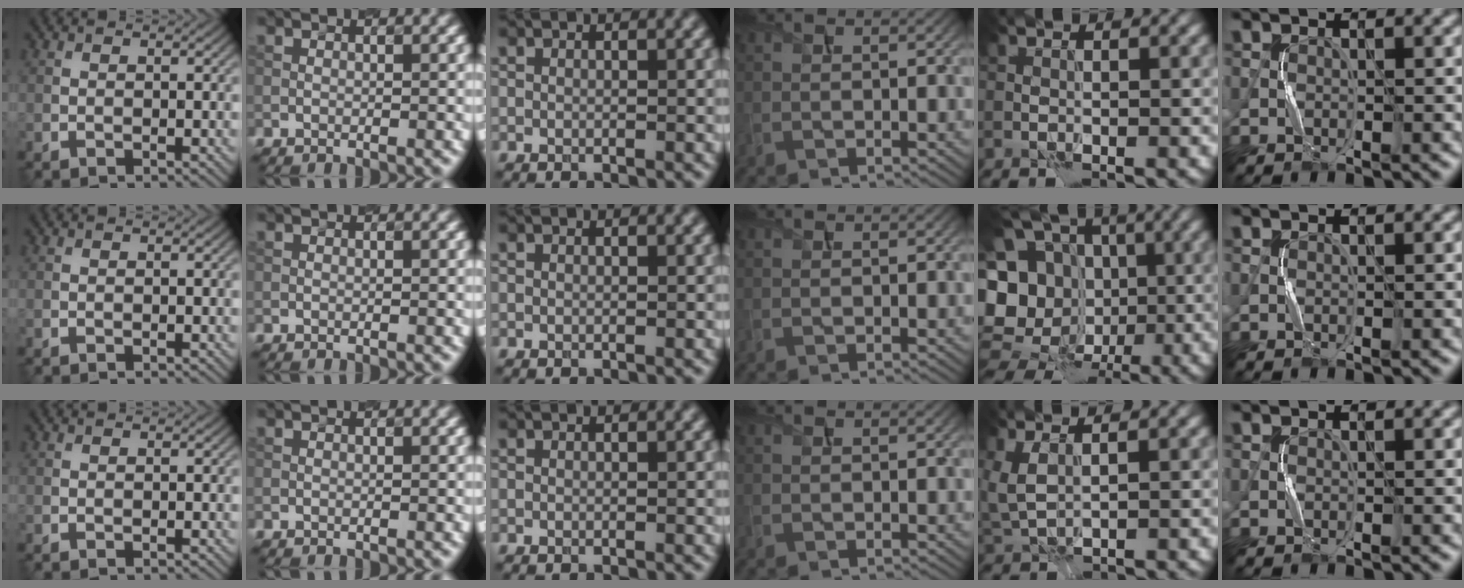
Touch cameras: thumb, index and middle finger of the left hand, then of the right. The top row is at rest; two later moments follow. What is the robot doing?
{"motion": "press", "object": "toy piano key"}